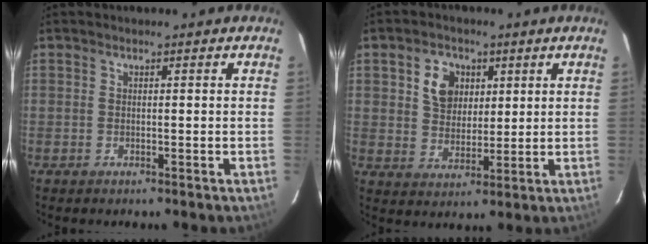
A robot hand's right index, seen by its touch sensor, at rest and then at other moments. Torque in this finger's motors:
{"motor_torque": [0.14, 0.02, 0.18, 0.05]}